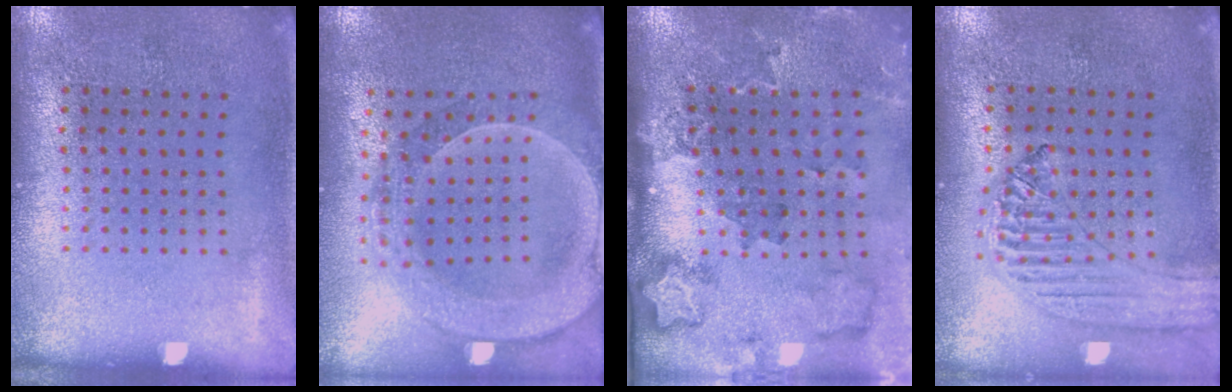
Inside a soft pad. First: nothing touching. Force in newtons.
{"total": 2.4, "press": 2.2, "slide": 1.1}
{"total": 2.2, "press": 2.0, "slide": 1.0}
{"total": 1.2, "press": 1.2, "slide": 0.1}